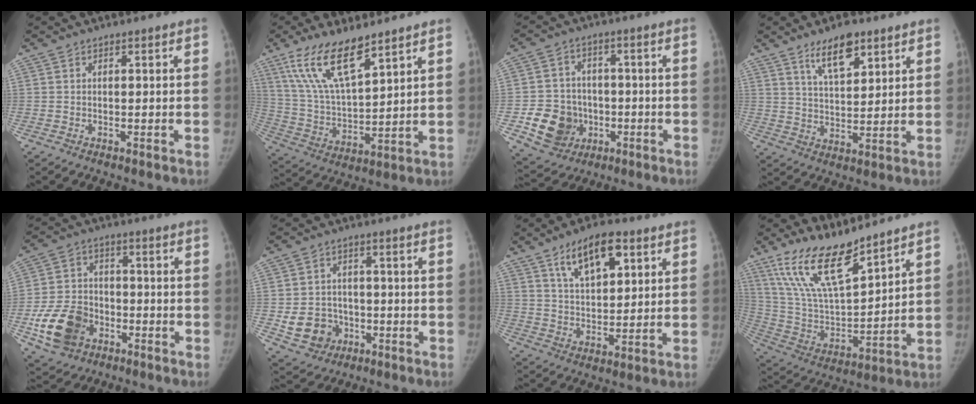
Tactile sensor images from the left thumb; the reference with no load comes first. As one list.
[{"total": 14.3, "force": [9.5, 4.5, 9.6], "torque": [-0.169, -0.042, 0.197]}, {"total": 11.9, "force": [-3.4, 10.3, 5.0], "torque": [-0.056, 0.014, -0.046]}, {"total": 8.7, "force": [5.6, 3.6, 5.7], "torque": [-0.077, -0.034, 0.099]}, {"total": 13.2, "force": [-5.3, 9.9, 7.0], "torque": [-0.118, 0.021, -0.093]}, {"total": 9.0, "force": [-2.6, 7.9, 3.4], "torque": [-0.035, 0.019, -0.032]}, {"total": 11.5, "force": [5.8, 5.5, 8.3], "torque": [-0.114, -0.021, 0.102]}, {"total": 16.6, "force": [12.2, 4.8, 10.1], "torque": [-0.169, -0.065, 0.248]}]